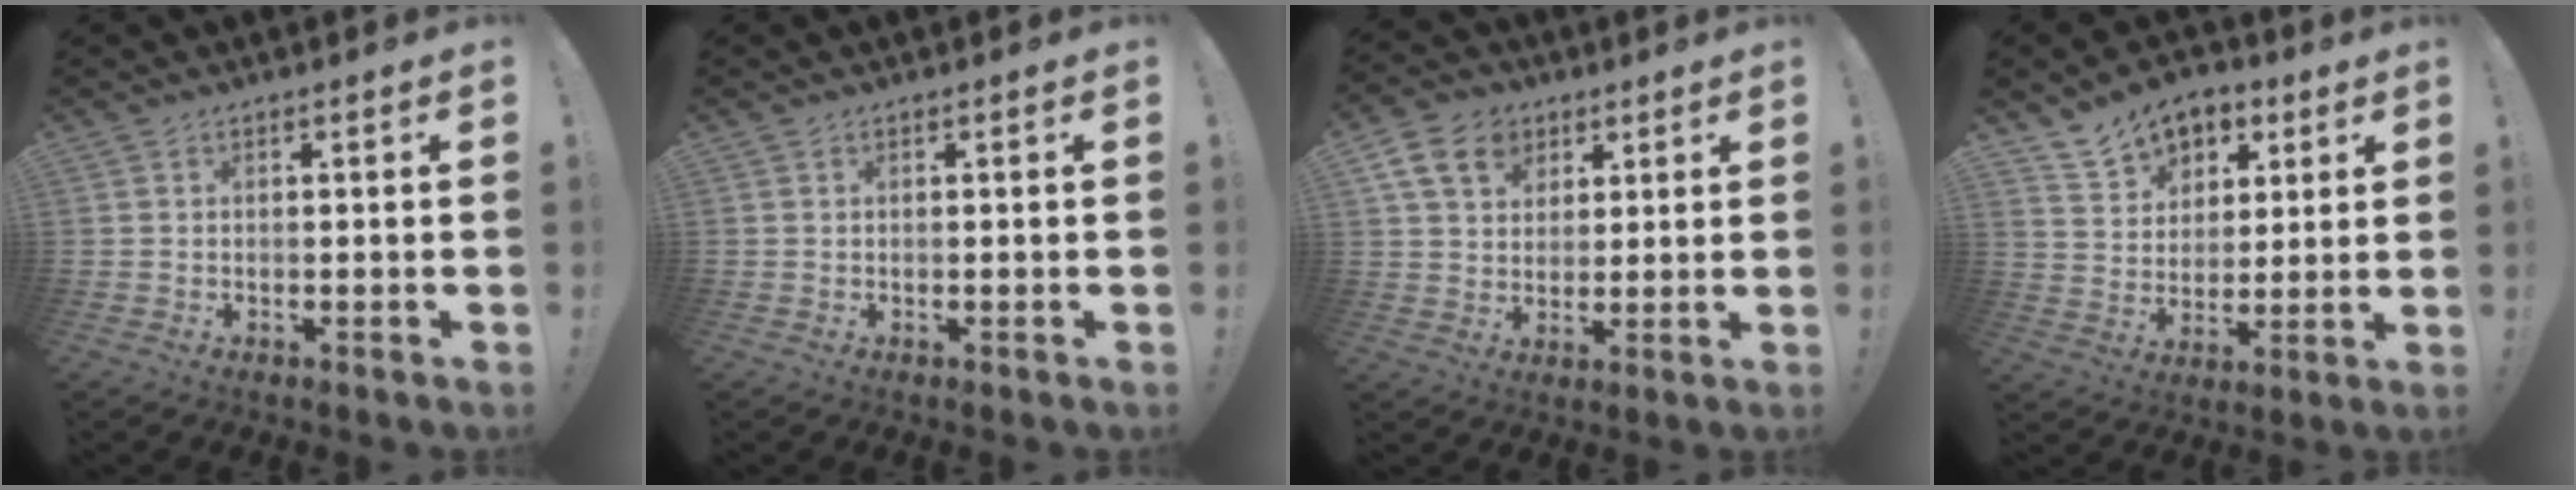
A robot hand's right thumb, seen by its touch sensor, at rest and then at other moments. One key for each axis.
{"total": 0.0}
{"total": 12.1, "fx": 5.4, "fy": 9.5, "fz": 5.4, "tx": -0.079, "ty": -0.022, "tz": 0.106}
{"total": 11.1, "fx": 7.1, "fy": 7.8, "fz": 3.4, "tx": -0.056, "ty": -0.044, "tz": 0.139}